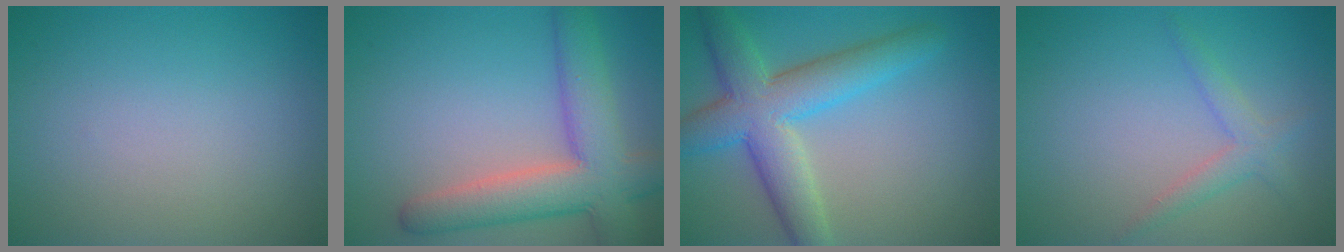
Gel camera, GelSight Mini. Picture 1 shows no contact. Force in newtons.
{"total": 7.5, "press": 7.5, "slide": 0.5}
{"total": 7.1, "press": 7.1, "slide": 0.2}
{"total": 2.0, "press": 2.0, "slide": 0.2}